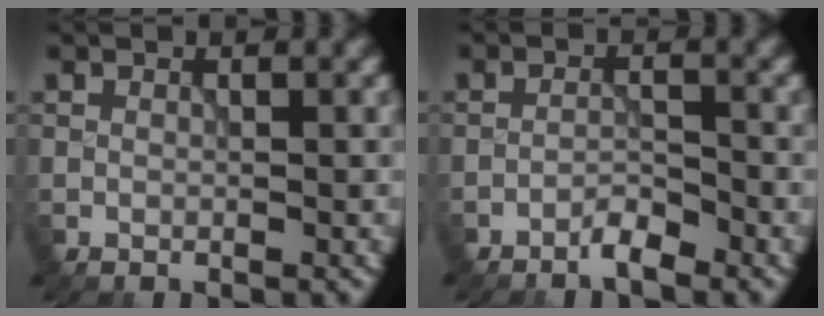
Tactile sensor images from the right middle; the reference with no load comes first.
{"total": 1.7, "force": [-1.5, 0.2, 0.9], "torque": [-0.014, 0.005, -0.031]}